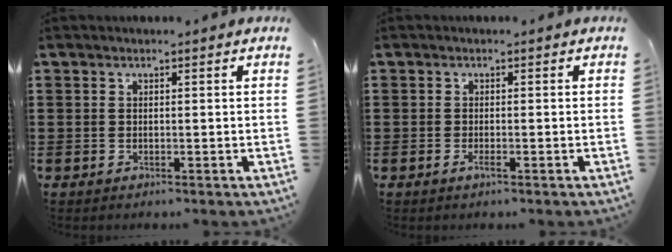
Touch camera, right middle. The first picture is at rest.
{"total": 1.0, "force": [-0.4, 0.2, 0.9], "torque": [-0.017, -0.003, -0.007]}